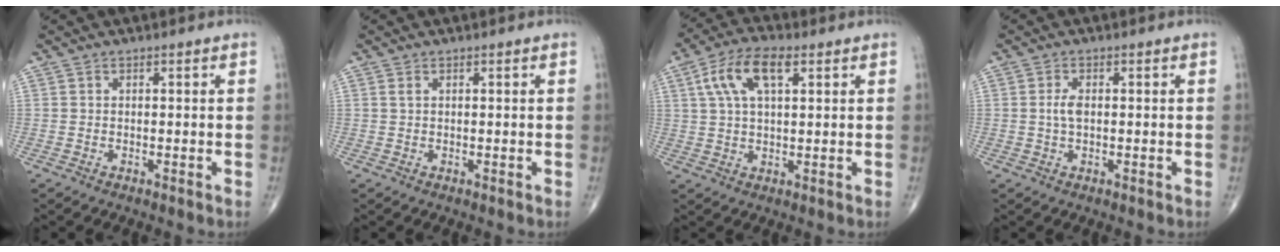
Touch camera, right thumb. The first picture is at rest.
{"total": 0.6, "force": [0.3, 0.3, 0.5], "torque": [-0.013, 0.007, 0.007]}
{"total": 9.8, "force": [3.7, 4.3, 8.0], "torque": [-0.160, 0.014, 0.068]}
{"total": 2.4, "force": [0.1, 1.2, 2.0], "torque": [-0.044, 0.001, 0.000]}